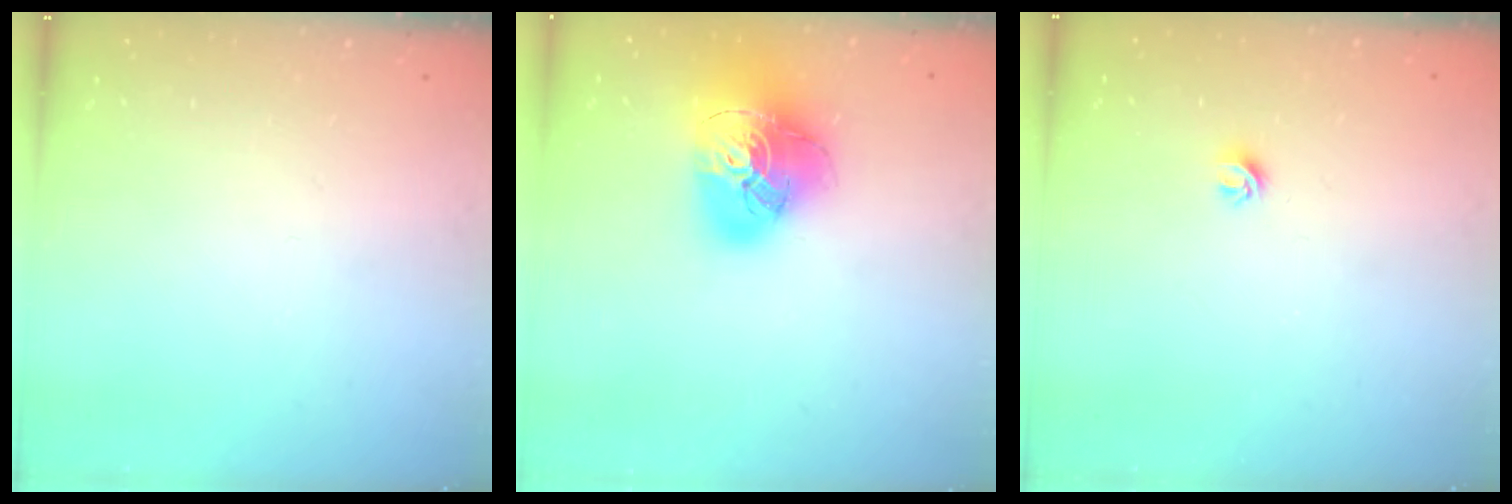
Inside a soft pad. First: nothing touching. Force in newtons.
{"total": 20.6, "press": 20.5, "slide": 2.1}
{"total": 4.2, "press": 4.1, "slide": 0.7}